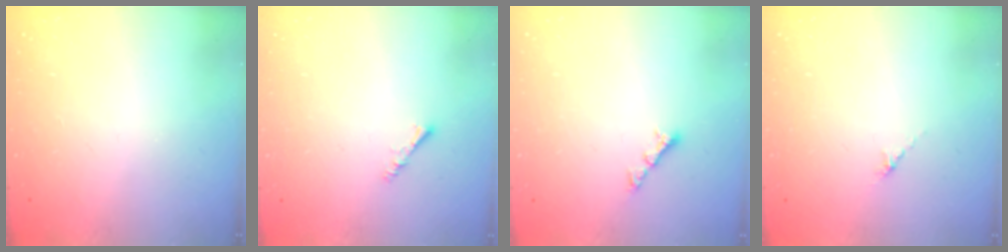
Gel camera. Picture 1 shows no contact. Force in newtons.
{"total": 1.9, "press": 1.9, "slide": 0.4}
{"total": 3.6, "press": 3.6, "slide": 0.2}
{"total": 2.7, "press": 2.7, "slide": 0.7}